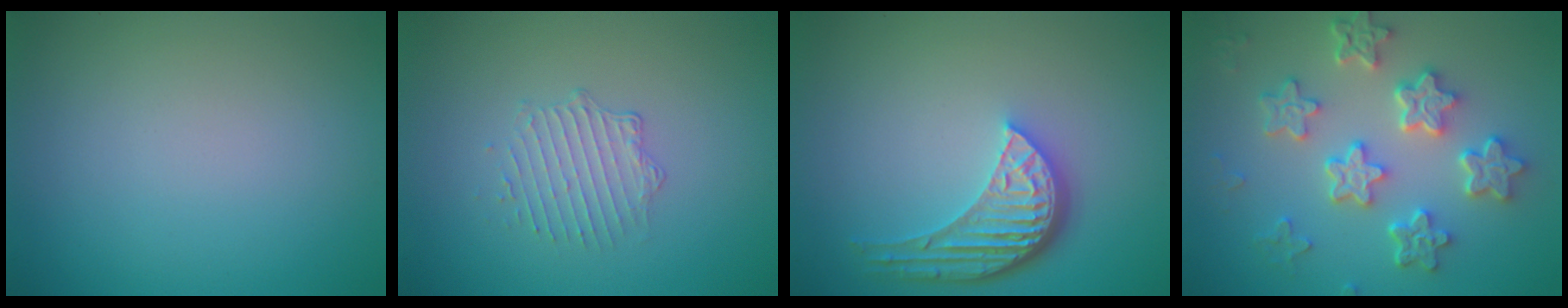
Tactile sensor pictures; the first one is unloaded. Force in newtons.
{"total": 1.7, "press": 1.1, "slide": 1.3}
{"total": 5.2, "press": 3.8, "slide": 3.5}
{"total": 5.8, "press": 4.7, "slide": 3.4}